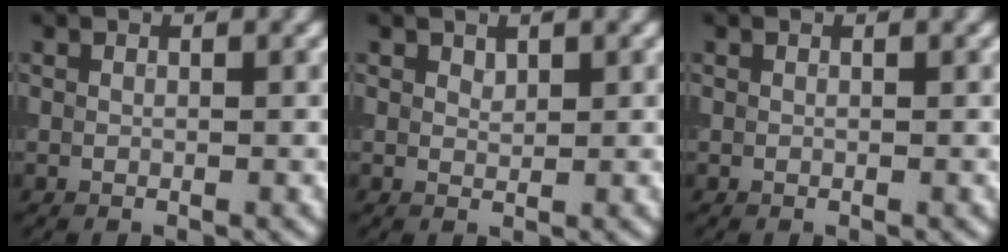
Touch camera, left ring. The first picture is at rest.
{"total": 0.7, "force": [0.6, 0.3, 0.2], "torque": [-0.003, -0.001, 0.013]}
{"total": 0.0}